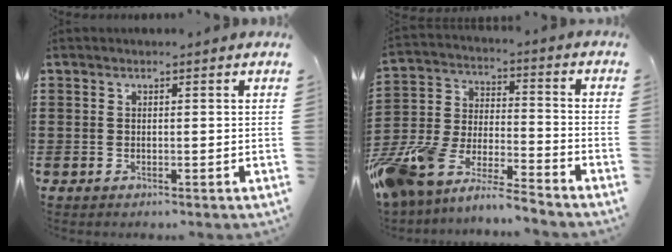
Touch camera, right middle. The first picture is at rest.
{"total": 9.5, "force": [-9.1, 1.8, 2.4], "torque": [-0.071, 0.012, -0.186]}